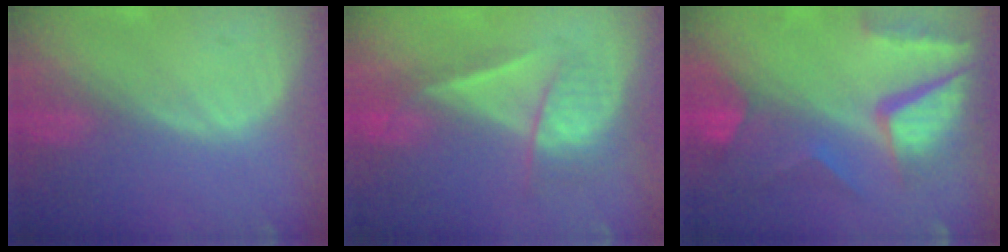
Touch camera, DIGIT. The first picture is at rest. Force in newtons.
{"total": 7.1, "press": 6.0, "slide": 3.7}
{"total": 11.1, "press": 9.1, "slide": 6.3}